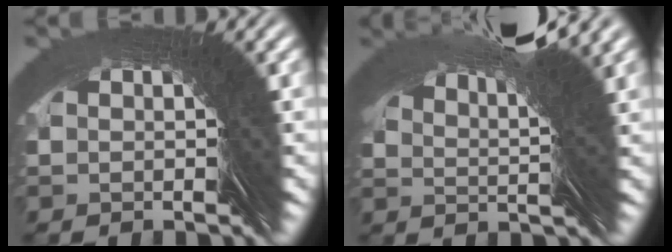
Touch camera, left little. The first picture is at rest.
{"total": 6.8, "force": [5.1, -4.2, 1.6], "torque": [-0.027, 0.058, 0.071]}